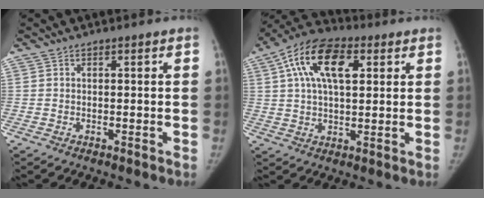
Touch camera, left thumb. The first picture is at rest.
{"total": 15.1, "force": [5.1, 7.8, 11.9], "torque": [-0.203, 0.013, 0.081]}